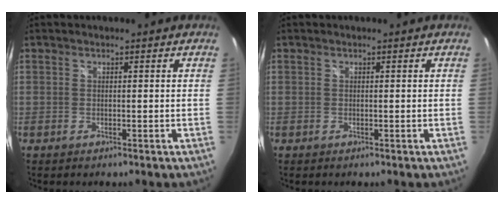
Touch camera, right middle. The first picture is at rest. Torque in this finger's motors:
{"motor_torque": [0.00, 0.00, 0.00, 0.00]}